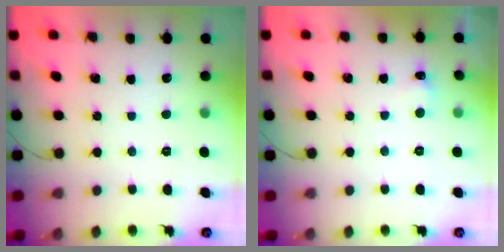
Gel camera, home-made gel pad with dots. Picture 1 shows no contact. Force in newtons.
{"total": 4.9, "press": 4.7, "slide": 1.1}